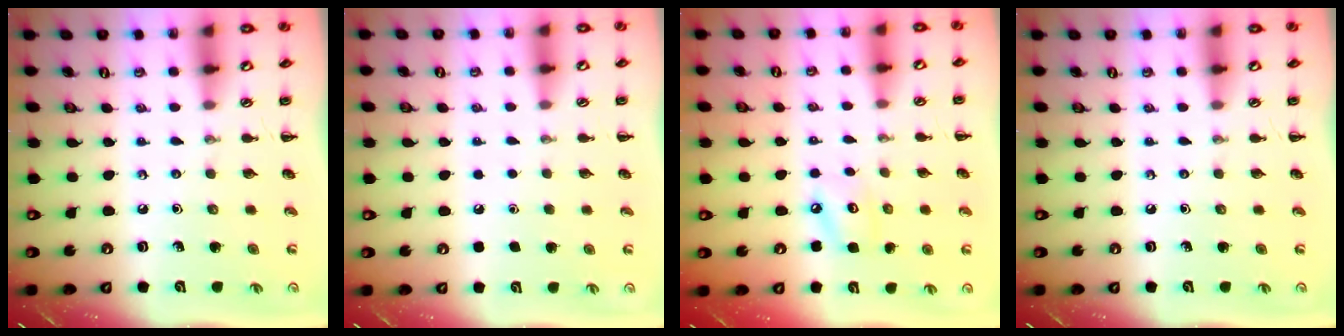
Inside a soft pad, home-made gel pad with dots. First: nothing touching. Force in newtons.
{"total": 1.7, "press": 1.7, "slide": 0.1}
{"total": 5.1, "press": 5.0, "slide": 0.9}
{"total": 0.0}